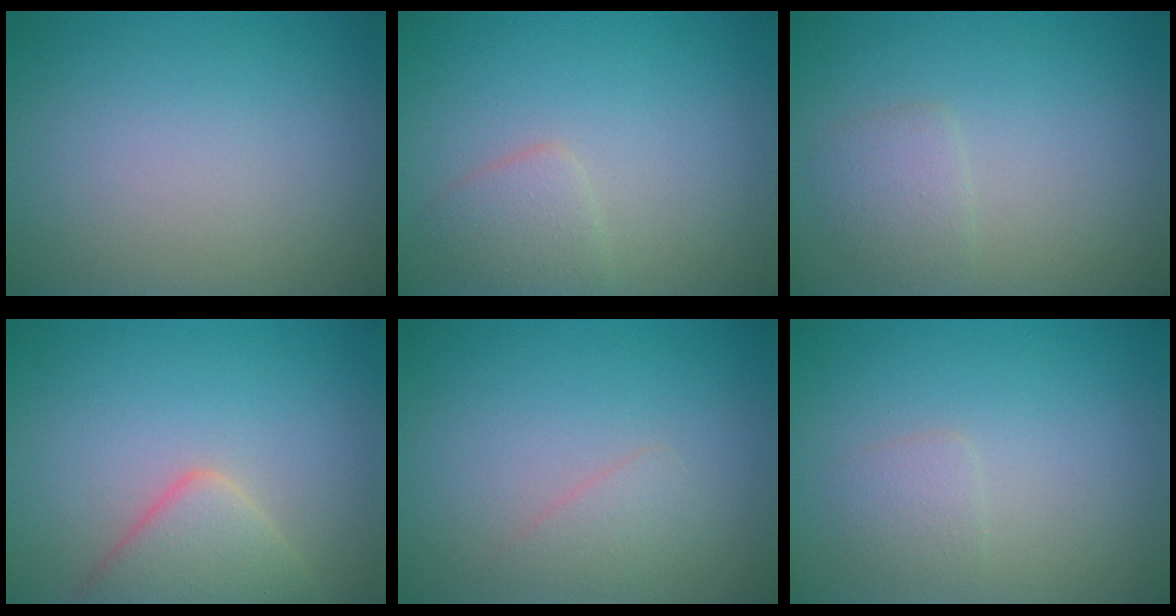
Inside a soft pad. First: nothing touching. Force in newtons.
{"total": 1.9, "press": 1.9, "slide": 0.0}
{"total": 1.7, "press": 1.7, "slide": 0.0}
{"total": 4.2, "press": 4.2, "slide": 0.3}
{"total": 1.4, "press": 1.4, "slide": 0.0}
{"total": 1.3, "press": 1.3, "slide": 0.0}